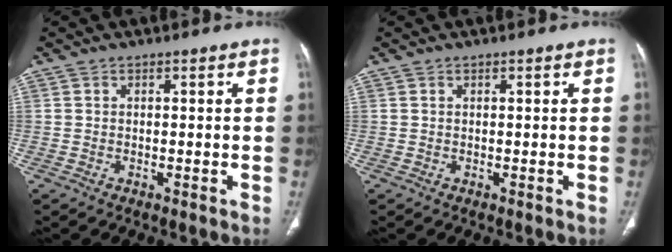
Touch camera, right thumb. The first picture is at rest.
{"total": 0.0}